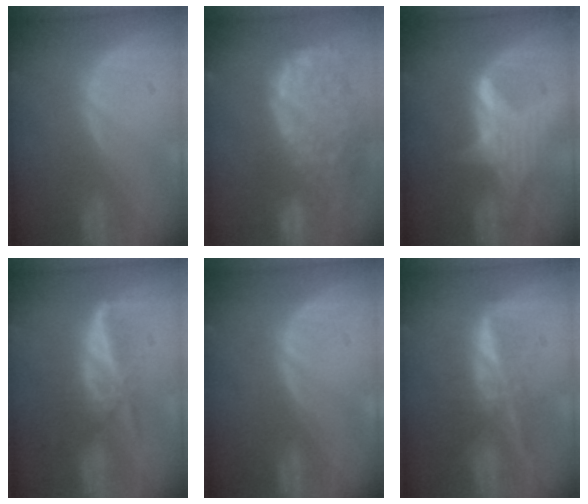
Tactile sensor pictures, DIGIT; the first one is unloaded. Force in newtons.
{"total": 14.3, "press": 11.8, "slide": 8.1}
{"total": 5.1, "press": 5.1, "slide": 0.5}
{"total": 6.0, "press": 5.3, "slide": 2.7}
{"total": 0.0}
{"total": 7.0, "press": 6.0, "slide": 3.7}